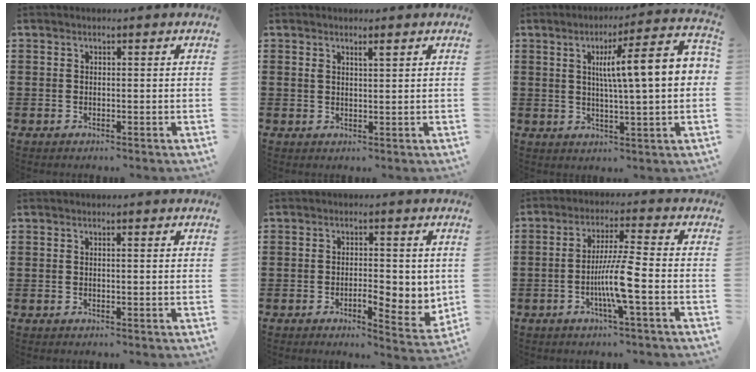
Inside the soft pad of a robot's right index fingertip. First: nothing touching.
{"total": 1.4, "force": [0.8, 0.3, 1.1], "torque": [-0.014, -0.002, 0.011]}
{"total": 10.8, "force": [1.9, 1.2, 10.6], "torque": [-0.181, 0.000, 0.024]}
{"total": 0.7, "force": [0.2, 0.0, 0.7], "torque": [-0.012, 0.000, 0.004]}
{"total": 5.0, "force": [-0.6, 2.2, 4.4], "torque": [-0.061, 0.001, -0.013]}
{"total": 7.5, "force": [-2.4, -0.1, 7.1], "torque": [-0.140, -0.015, -0.051]}